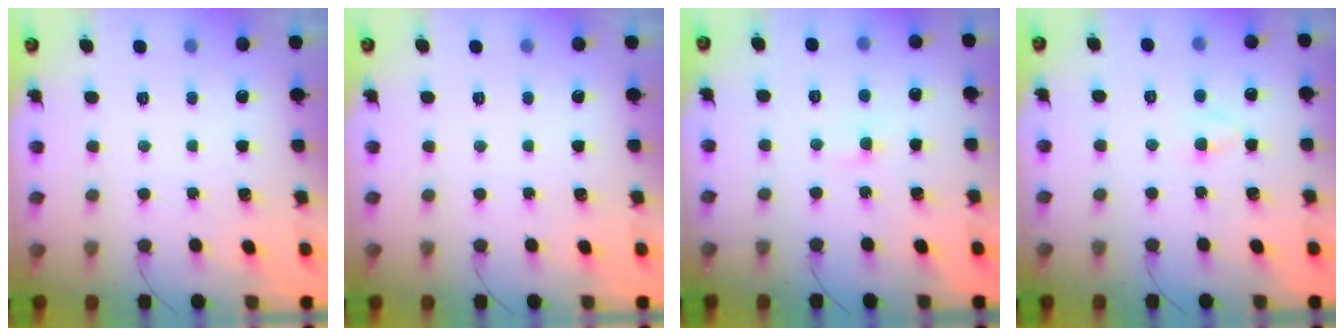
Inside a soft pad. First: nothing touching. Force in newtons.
{"total": 0.0}
{"total": 1.7, "press": 1.5, "slide": 0.8}
{"total": 2.5, "press": 2.3, "slide": 1.0}